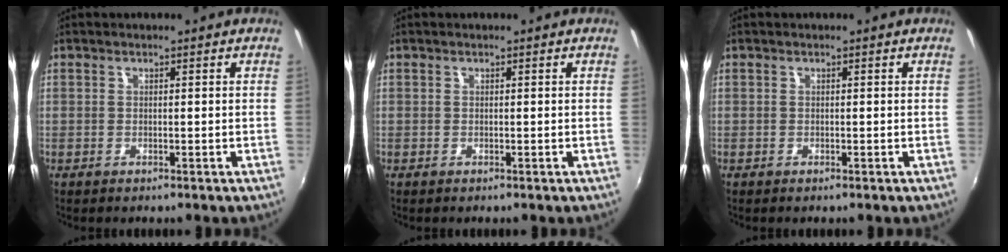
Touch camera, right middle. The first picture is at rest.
{"total": 0.0}
{"total": 0.0}